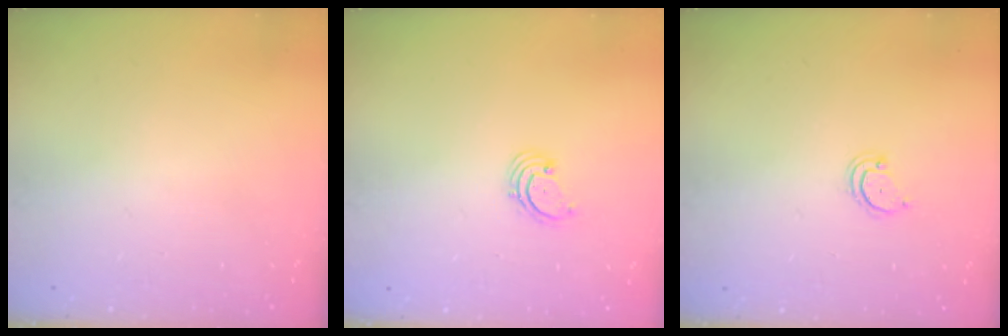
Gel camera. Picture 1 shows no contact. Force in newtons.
{"total": 1.7, "press": 1.7, "slide": 0.2}
{"total": 2.3, "press": 2.3, "slide": 0.2}